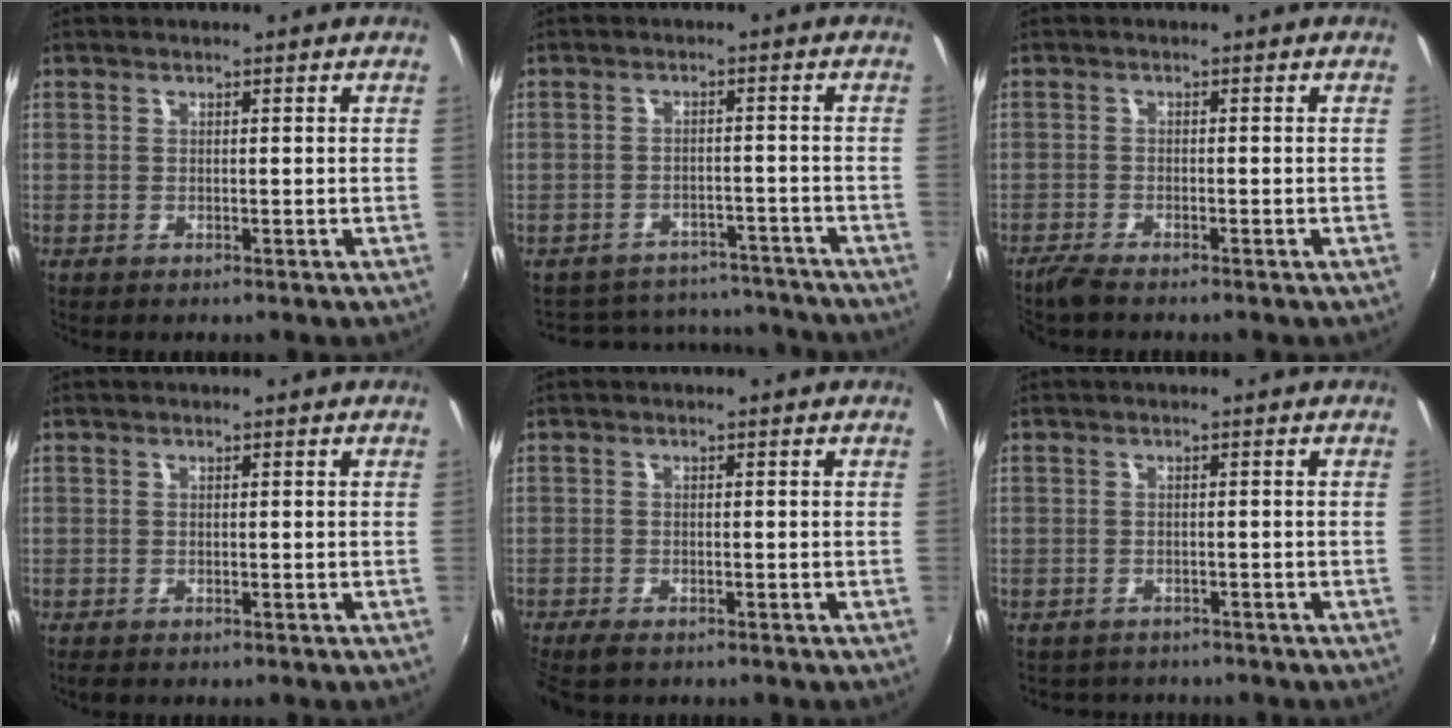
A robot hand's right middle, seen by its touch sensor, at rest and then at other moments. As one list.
[{"total": 13.5, "force": [-11.7, 6.1, 2.7], "torque": [-0.068, 0.039, -0.141]}, {"total": 3.3, "force": [-2.9, 0.2, 1.6], "torque": [-0.045, -0.013, -0.058]}, {"total": 0.9, "force": [-0.7, 0.5, 0.3], "torque": [-0.010, -0.006, -0.015]}, {"total": 3.8, "force": [-3.1, 1.1, 1.9], "torque": [-0.047, -0.019, -0.056]}, {"total": 3.2, "force": [-2.8, 1.6, 0.2], "torque": [-0.015, -0.010, -0.043]}]